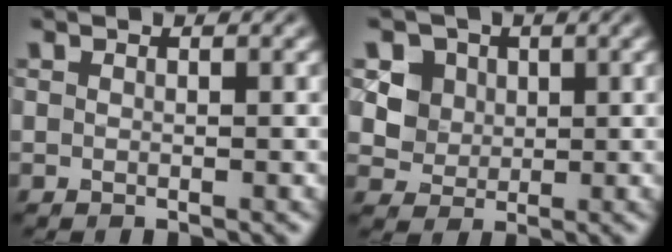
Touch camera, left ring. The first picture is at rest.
{"total": 4.7, "force": [1.9, 3.9, 1.9], "torque": [-0.043, -0.003, 0.036]}